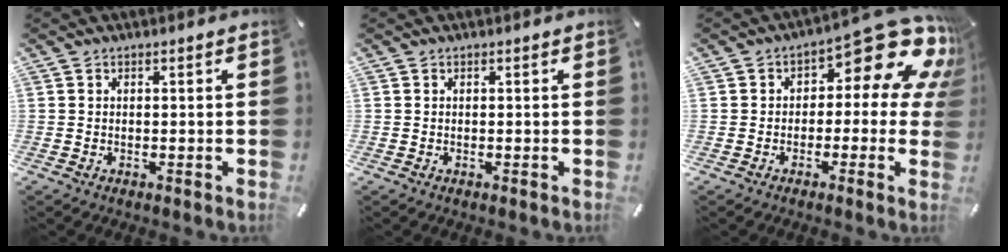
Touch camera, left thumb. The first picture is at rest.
{"total": 0.0}
{"total": 15.2, "force": [7.1, 7.1, 11.5], "torque": [-0.148, -0.055, 0.116]}